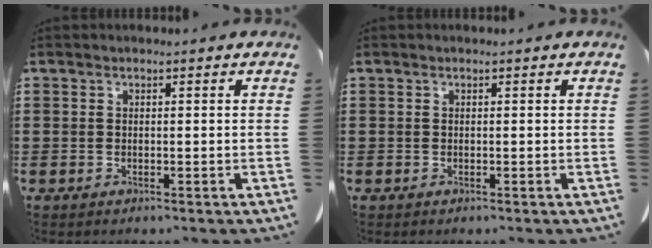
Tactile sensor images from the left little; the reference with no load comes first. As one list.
[{"total": 0.0}]